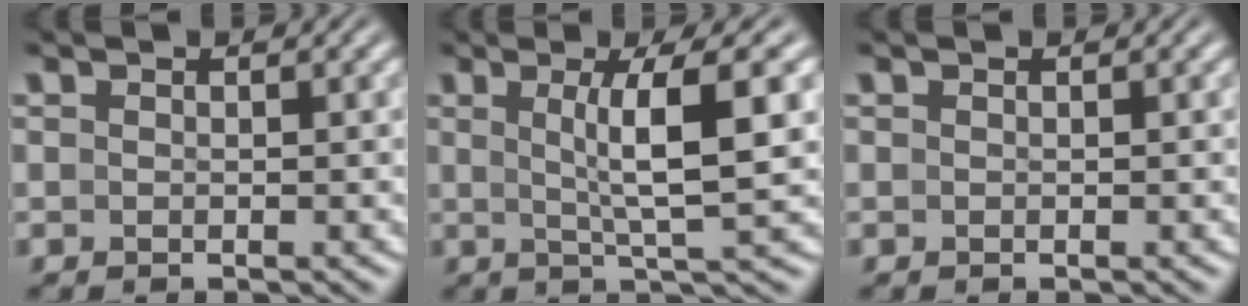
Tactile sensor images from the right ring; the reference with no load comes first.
{"total": 5.1, "force": [0.9, -0.2, 5.0], "torque": [-0.074, -0.003, 0.022]}
{"total": 0.0}